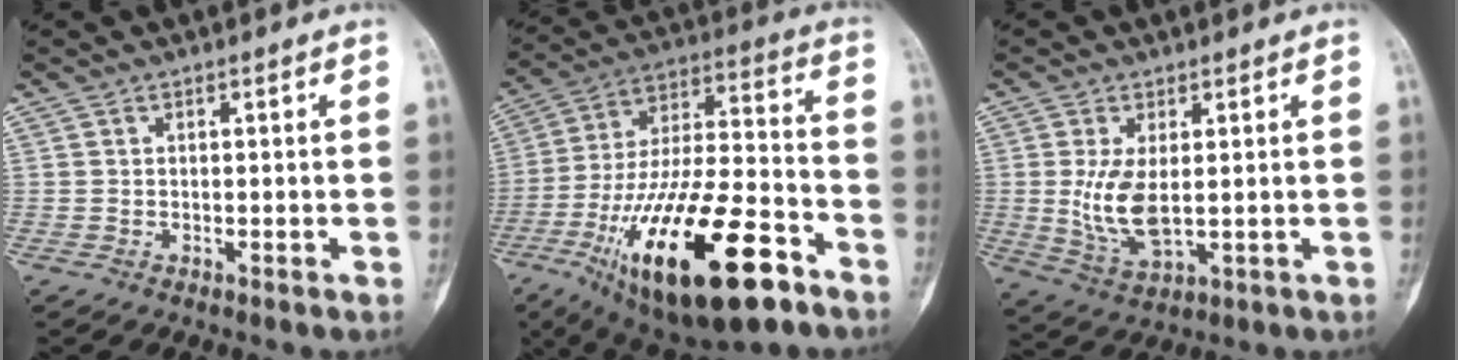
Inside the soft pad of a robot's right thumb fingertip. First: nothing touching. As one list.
[{"total": 29.0, "force": [-14.0, 10.3, 23.2], "torque": [-0.436, 0.052, -0.229]}, {"total": 8.2, "force": [0.4, 3.8, 7.2], "torque": [-0.145, -0.014, 0.021]}]